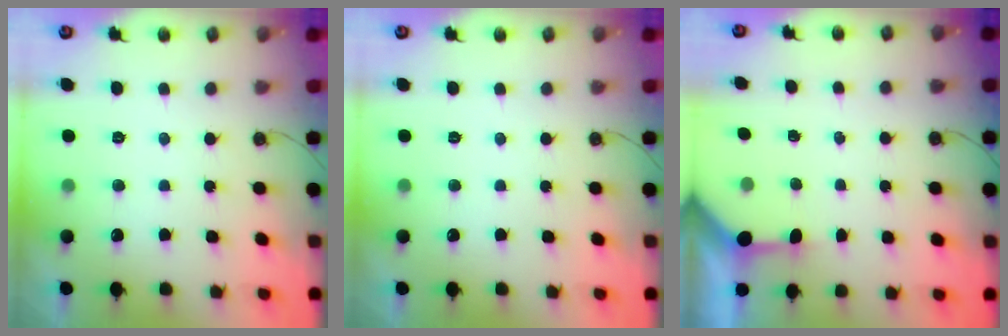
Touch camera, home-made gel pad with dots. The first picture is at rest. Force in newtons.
{"total": 0.0}
{"total": 2.9, "press": 2.8, "slide": 0.3}